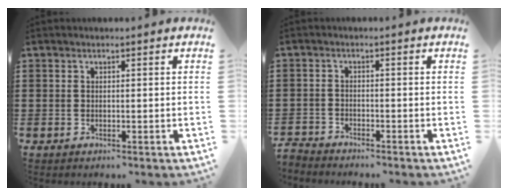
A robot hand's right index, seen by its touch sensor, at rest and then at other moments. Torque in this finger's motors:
{"motor_torque": [0.28, -0.53, 0.01, 0.00]}